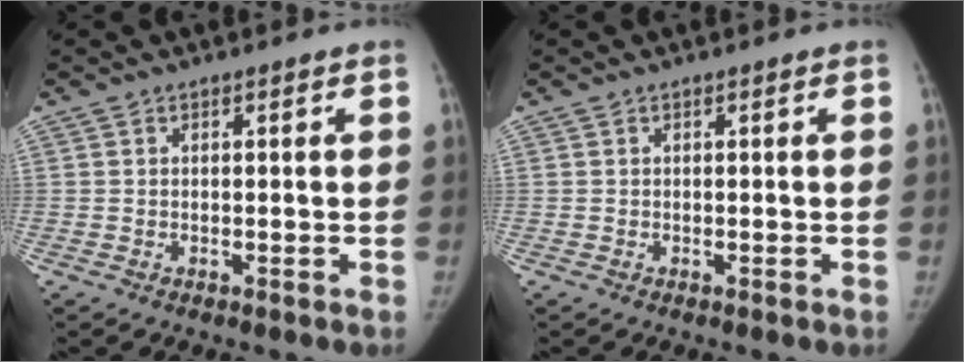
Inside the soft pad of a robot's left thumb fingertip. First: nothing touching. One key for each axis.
{"total": 0.0}